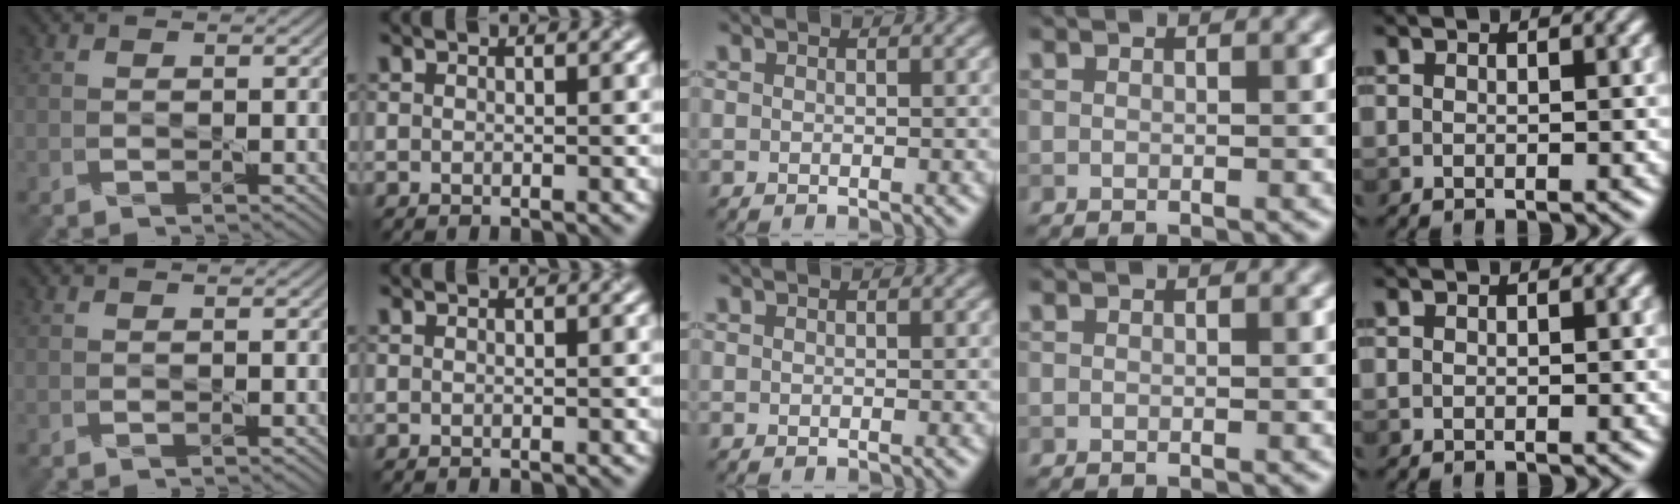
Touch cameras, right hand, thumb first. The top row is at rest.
{}